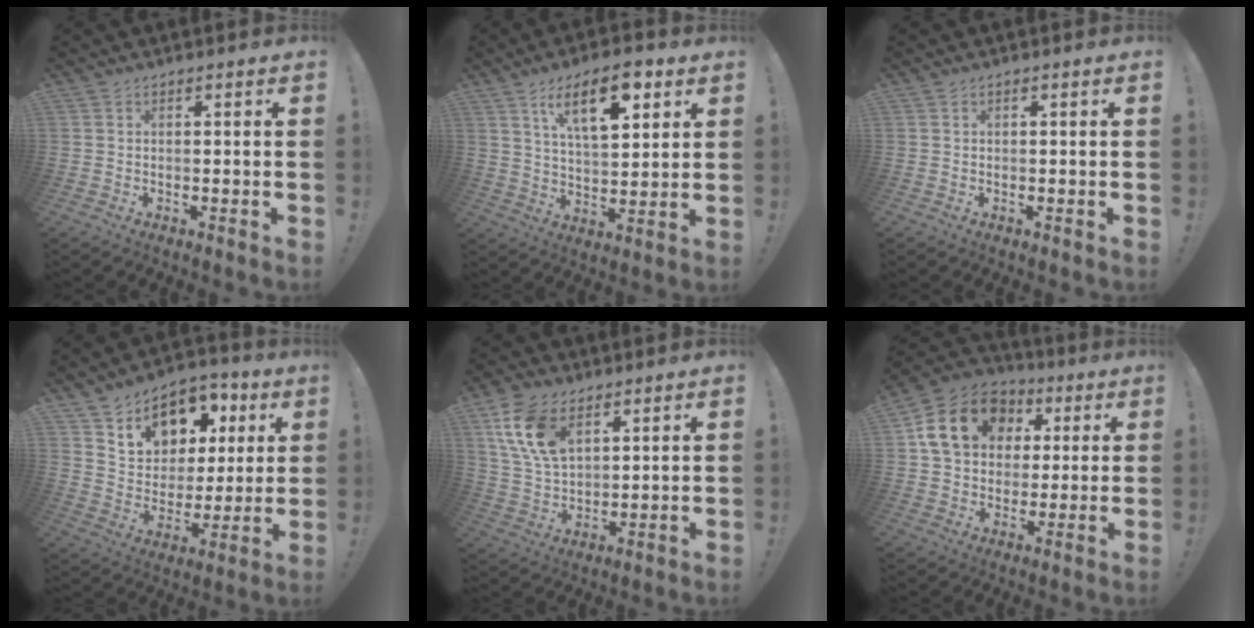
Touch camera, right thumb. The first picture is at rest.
{"total": 13.7, "force": [6.9, 5.8, 10.4], "torque": [-0.156, -0.020, 0.113]}
{"total": 0.0}
{"total": 12.6, "force": [7.4, 9.1, 4.7], "torque": [-0.062, -0.053, 0.137]}
{"total": 14.4, "force": [7.0, 8.8, 9.0], "torque": [-0.176, -0.018, 0.135]}
{"total": 17.5, "force": [5.6, 13.5, 9.6], "torque": [-0.155, 0.000, 0.111]}